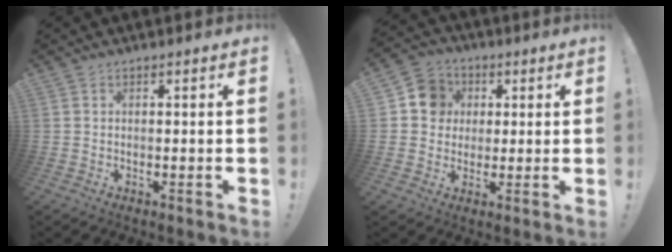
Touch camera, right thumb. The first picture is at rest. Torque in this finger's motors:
{"motor_torque": [0.72, 1.11, 0.33, -0.32, -0.01]}